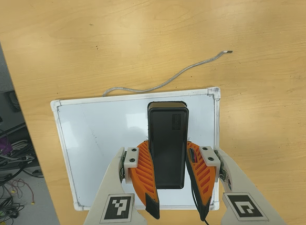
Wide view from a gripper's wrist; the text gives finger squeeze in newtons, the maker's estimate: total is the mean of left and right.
{"total": 9.4, "left": 7.7, "right": 11.2}